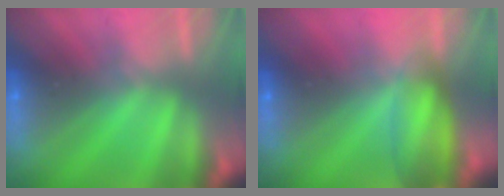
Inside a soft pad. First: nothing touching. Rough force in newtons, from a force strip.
{"total": 7.1}